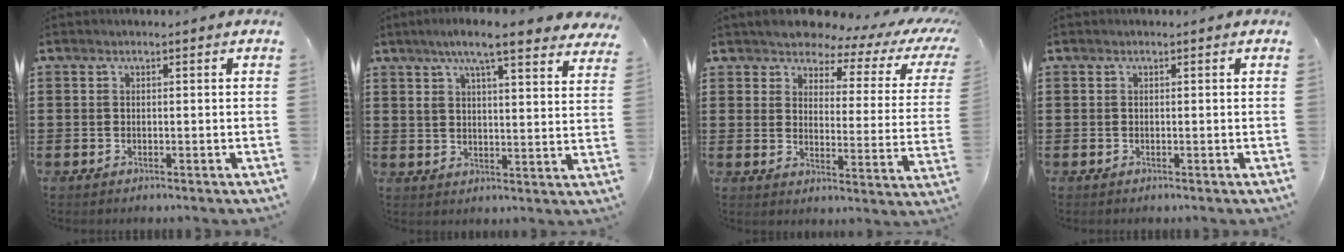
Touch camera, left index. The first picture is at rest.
{"total": 7.5, "force": [5.9, 0.7, 4.6], "torque": [-0.096, -0.016, 0.101]}
{"total": 4.4, "force": [4.0, 1.3, 1.0], "torque": [-0.043, -0.030, 0.062]}
{"total": 0.0}